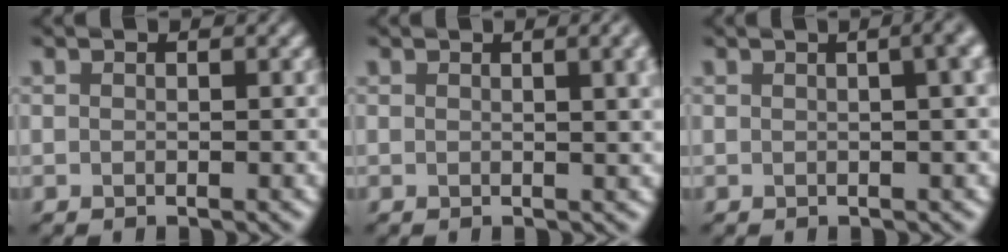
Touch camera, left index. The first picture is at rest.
{"total": 4.5, "force": [1.4, 1.8, 3.9], "torque": [-0.026, 0.013, 0.014]}
{"total": 7.4, "force": [2.2, 3.8, 6.0], "torque": [-0.009, 0.049, -0.013]}